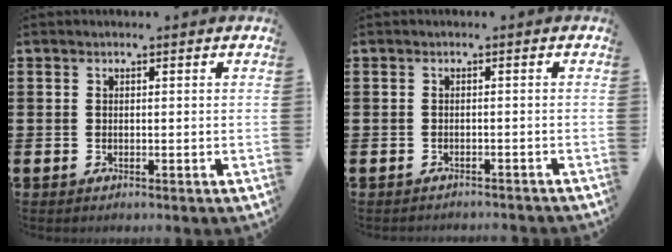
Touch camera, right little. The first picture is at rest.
{"total": 0.8, "force": [-0.8, 0.0, 0.0], "torque": [-0.001, -0.002, -0.016]}